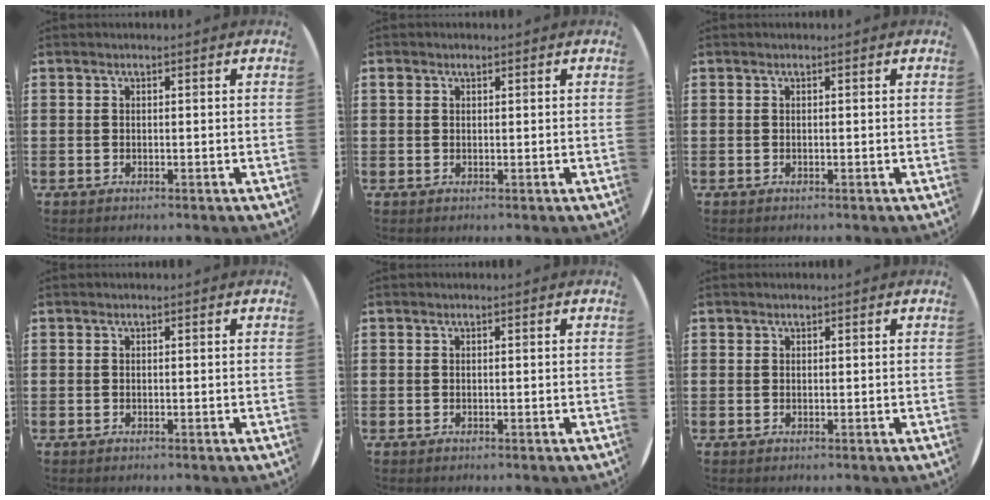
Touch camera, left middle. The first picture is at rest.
{"total": 0.8, "force": [0.5, 0.5, 0.3], "torque": [0.000, 0.001, 0.007]}
{"total": 0.0}
{"total": 0.0}
{"total": 0.0}
{"total": 0.0}